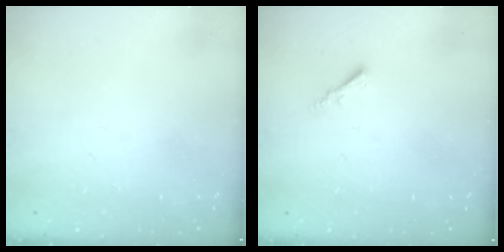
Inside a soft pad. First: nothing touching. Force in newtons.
{"total": 1.7, "press": 1.6, "slide": 0.4}